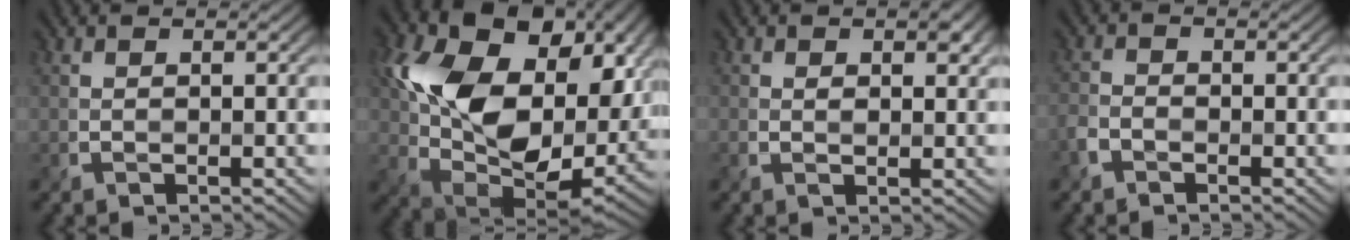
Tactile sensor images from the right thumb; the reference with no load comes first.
{"total": 17.4, "force": [4.9, 12.0, 11.6], "torque": [-0.229, -0.003, 0.101]}
{"total": 2.1, "force": [0.9, 1.2, 1.5], "torque": [-0.023, -0.005, 0.014]}
{"total": 1.8, "force": [-1.5, 0.9, 0.4], "torque": [-0.005, 0.002, -0.039]}